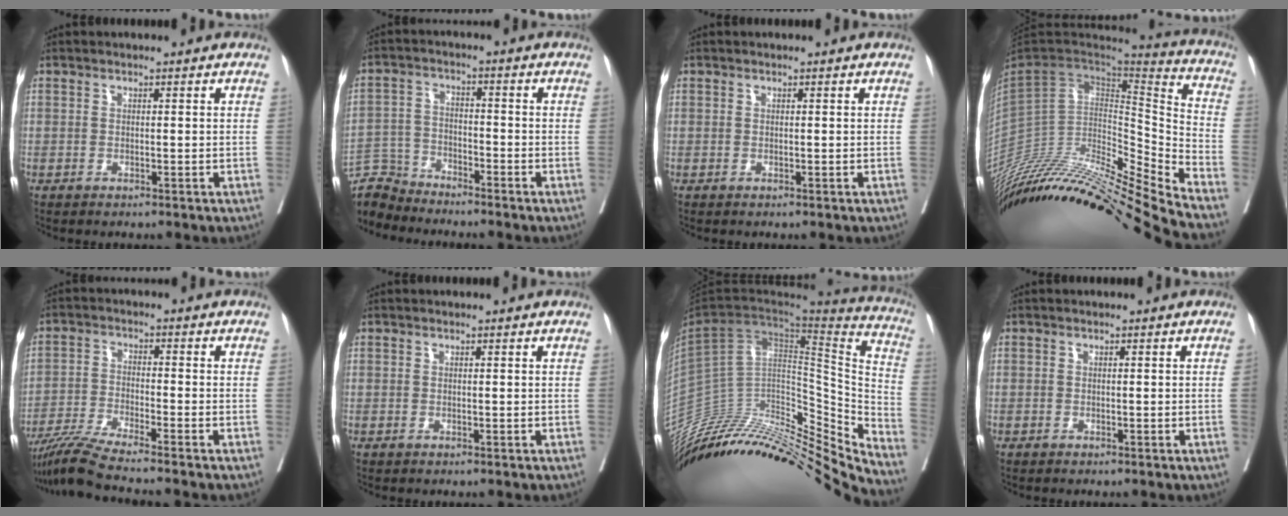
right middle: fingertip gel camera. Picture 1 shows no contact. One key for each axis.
{"total": 6.4, "fx": -6.2, "fy": 0.8, "fz": -1.2, "tx": 0.021, "ty": 0.002, "tz": -0.125}
{"total": 0.0}
{"total": 29.9, "fx": -26.2, "fy": 0.1, "fz": 14.6, "tx": -0.208, "ty": -0.031, "tz": -0.424}
{"total": 7.6, "fx": -6.8, "fy": -1.9, "fz": 3.0, "tx": -0.058, "ty": -0.024, "tz": -0.127}
{"total": 0.0}
{"total": 35.5, "fx": -31.5, "fy": 6.7, "fz": 15.0, "tx": -0.192, "ty": -0.010, "tz": -0.462}
{"total": 0.0}